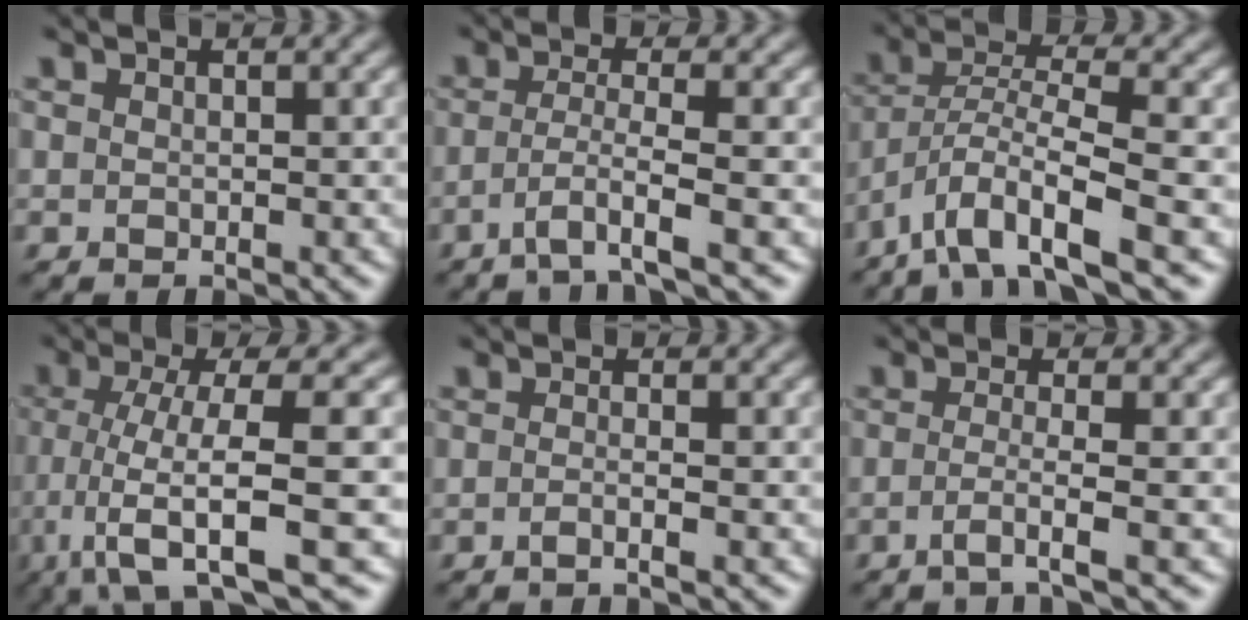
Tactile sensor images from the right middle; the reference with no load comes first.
{"total": 3.0, "force": [-1.4, 0.2, 2.6], "torque": [-0.047, -0.001, -0.040]}
{"total": 6.6, "force": [-4.0, 1.4, 5.0], "torque": [-0.095, 0.004, -0.081]}
{"total": 9.2, "force": [-2.9, 2.1, 8.5], "torque": [-0.138, 0.003, -0.059]}
{"total": 1.1, "force": [-0.6, 0.2, 0.9], "torque": [-0.011, -0.005, -0.018]}
{"total": 2.2, "force": [-0.9, 0.3, 2.0], "torque": [-0.030, -0.002, -0.032]}